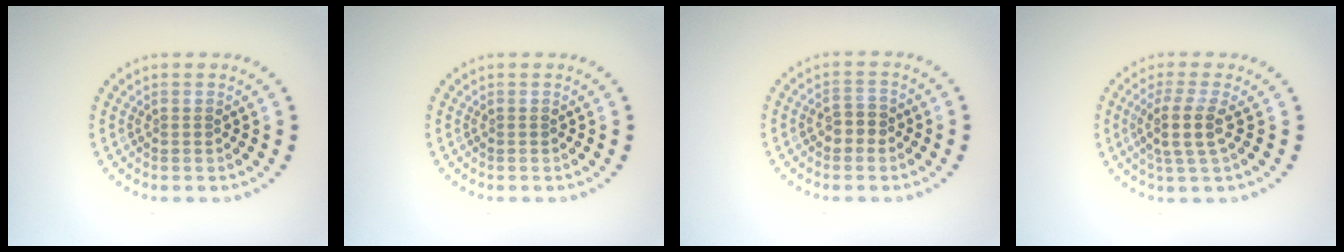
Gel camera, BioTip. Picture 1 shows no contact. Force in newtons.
{"total": 0.0}
{"total": 1.7, "press": 1.6, "slide": 0.4}
{"total": 3.0, "press": 2.3, "slide": 1.8}